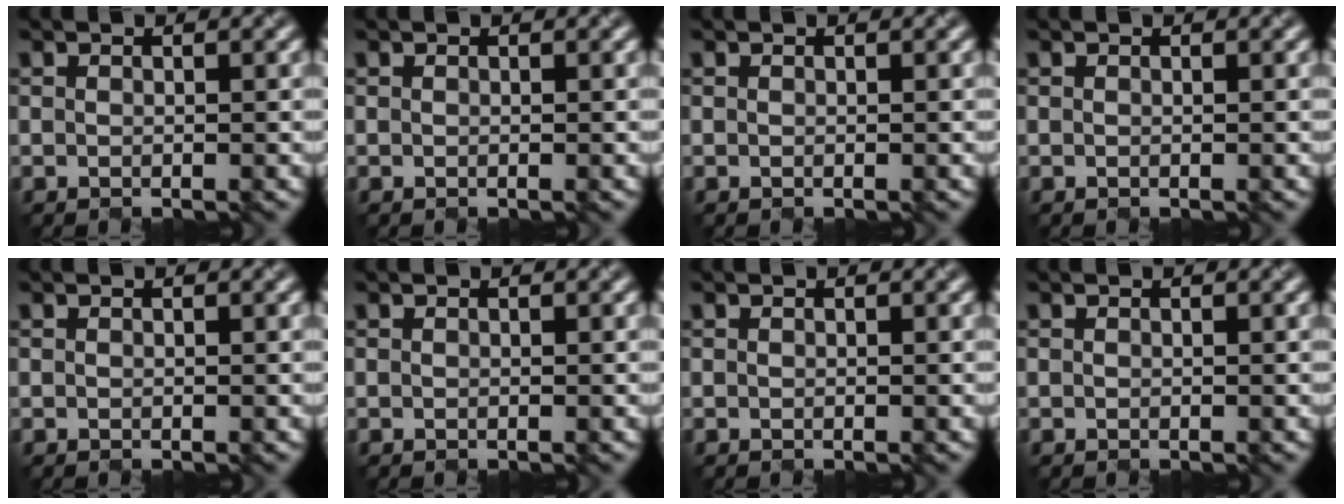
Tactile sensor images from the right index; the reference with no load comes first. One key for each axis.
{"total": 0.0}
{"total": 0.0}
{"total": 0.0}
{"total": 0.0}
{"total": 0.0}
{"total": 0.0}
{"total": 0.0}